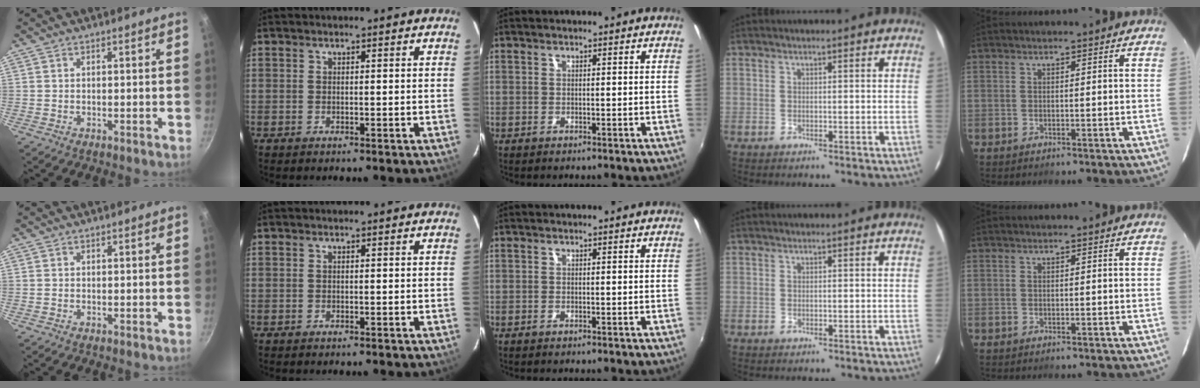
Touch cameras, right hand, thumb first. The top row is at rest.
{}